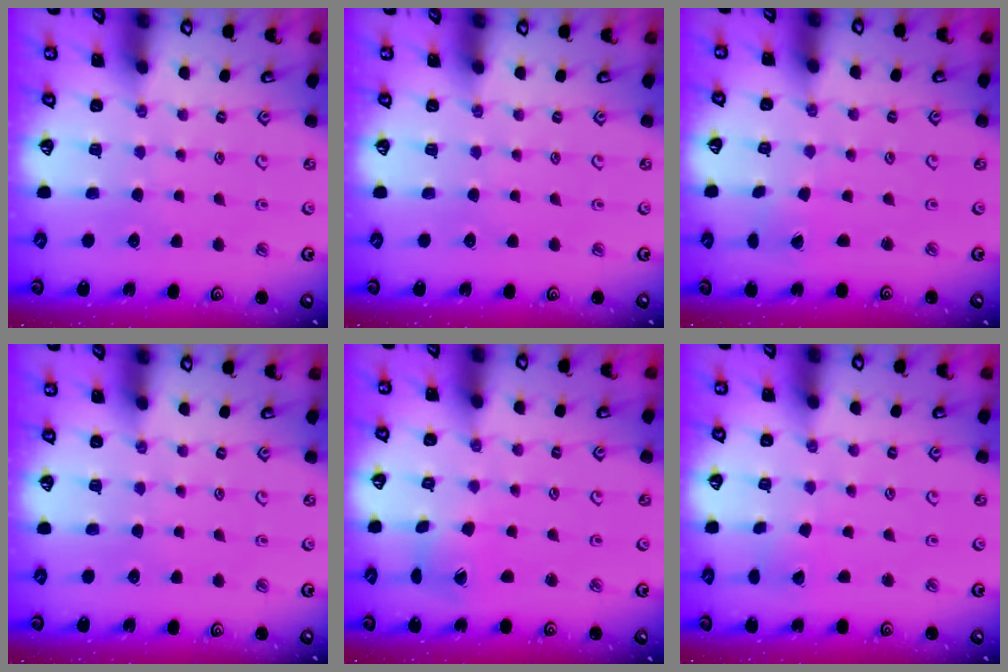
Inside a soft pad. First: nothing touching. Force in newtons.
{"total": 0.0}
{"total": 0.0}
{"total": 0.0}
{"total": 3.3, "press": 3.3, "slide": 0.5}
{"total": 2.3, "press": 2.3, "slide": 0.1}